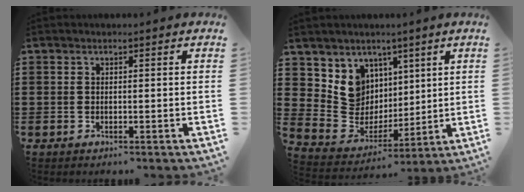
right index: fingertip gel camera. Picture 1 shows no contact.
{"total": 9.3, "force": [3.1, 8.4, 2.3], "torque": [-0.078, -0.023, 0.069]}